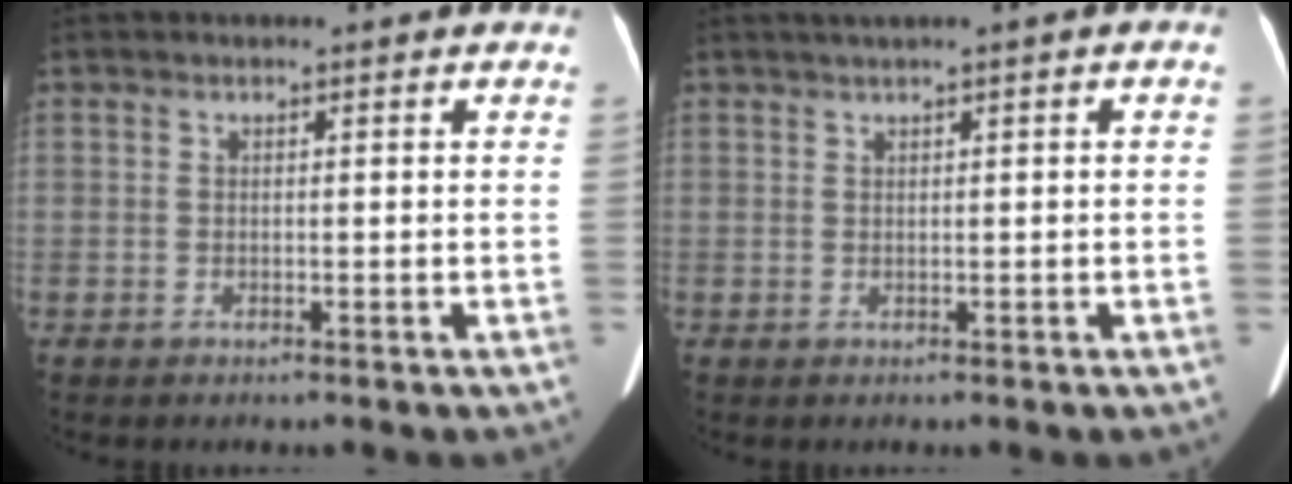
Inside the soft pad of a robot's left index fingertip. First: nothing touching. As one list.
[{"total": 1.7, "force": [0.7, 0.0, 1.6], "torque": [-0.030, 0.012, 0.013]}]